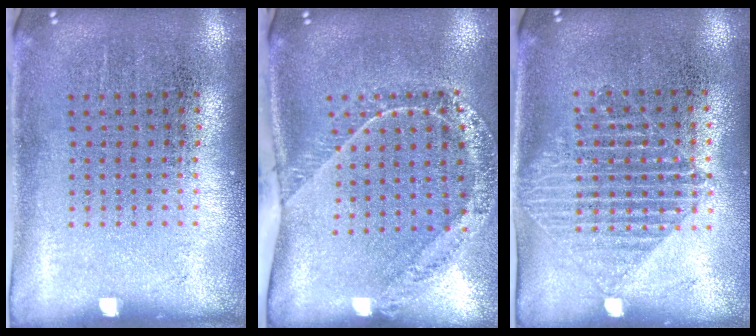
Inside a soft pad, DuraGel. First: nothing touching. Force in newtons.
{"total": 1.6, "press": 1.5, "slide": 0.6}
{"total": 1.5, "press": 1.3, "slide": 0.7}